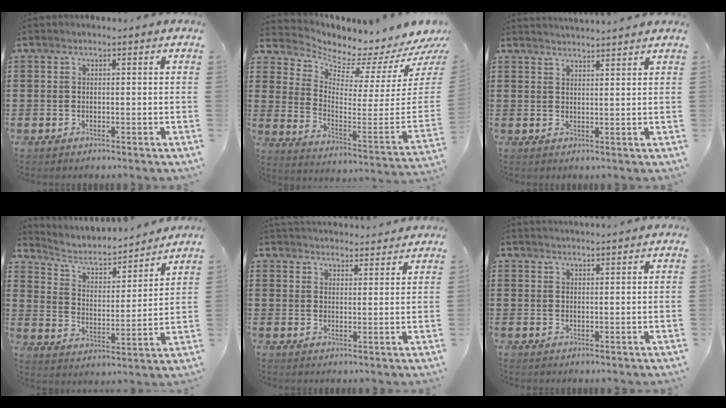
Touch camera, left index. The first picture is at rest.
{"total": 2.8, "force": [2.7, 0.3, 0.6], "torque": [-0.022, -0.067, 0.034]}
{"total": 2.3, "force": [2.2, -0.6, 0.1], "torque": [-0.007, -0.010, 0.043]}
{"total": 4.7, "force": [4.0, 1.7, 1.8], "torque": [-0.060, -0.028, 0.060]}
{"total": 3.4, "force": [3.4, 0.1, -0.2], "torque": [-0.006, -0.016, 0.065]}
{"total": 1.8, "force": [1.7, -0.5, 0.0], "torque": [-0.004, -0.004, 0.036]}